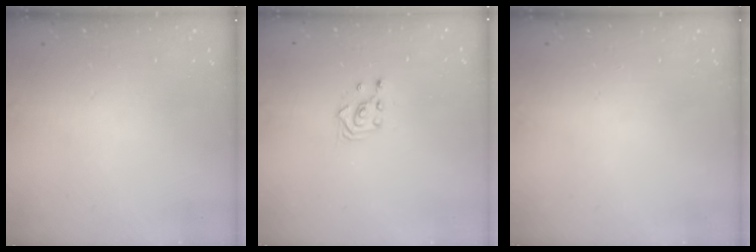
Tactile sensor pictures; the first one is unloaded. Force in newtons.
{"total": 2.7, "press": 2.7, "slide": 0.2}
{"total": 0.0}